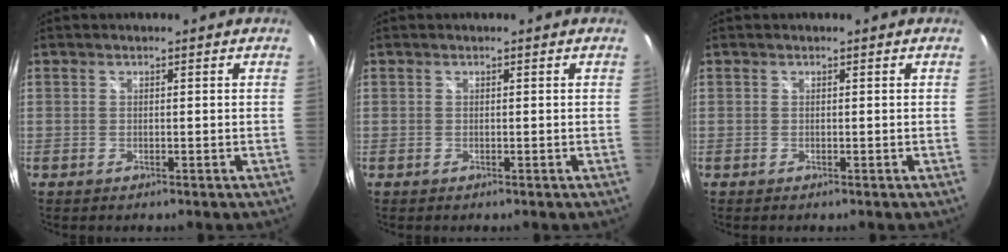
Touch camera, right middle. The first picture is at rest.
{"total": 0.0}
{"total": 0.0}